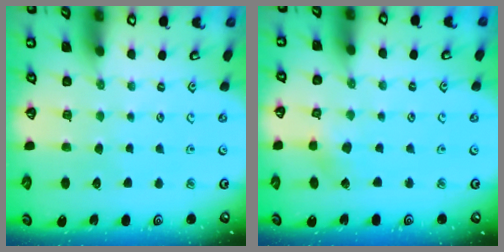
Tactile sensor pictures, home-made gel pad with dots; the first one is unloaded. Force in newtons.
{"total": 2.0, "press": 2.0, "slide": 0.2}